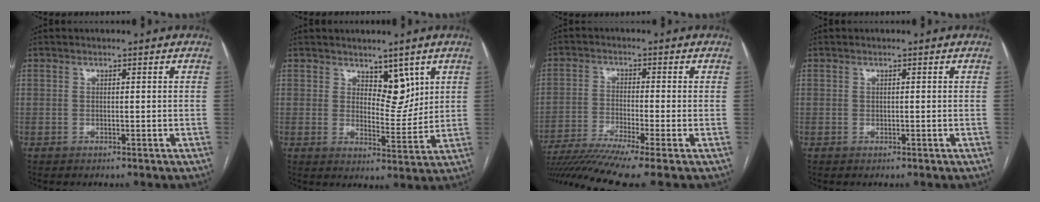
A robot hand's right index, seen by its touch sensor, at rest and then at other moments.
{"total": 5.3, "force": [3.1, 2.6, 3.3], "torque": [-0.041, -0.007, 0.053]}
{"total": 11.5, "force": [-9.2, -1.8, 6.7], "torque": [-0.105, -0.027, -0.150]}
{"total": 0.0}